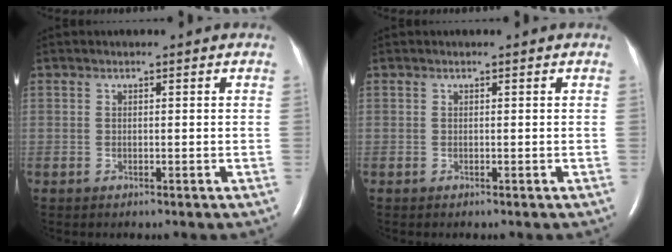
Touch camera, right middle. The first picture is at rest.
{"total": 0.0}